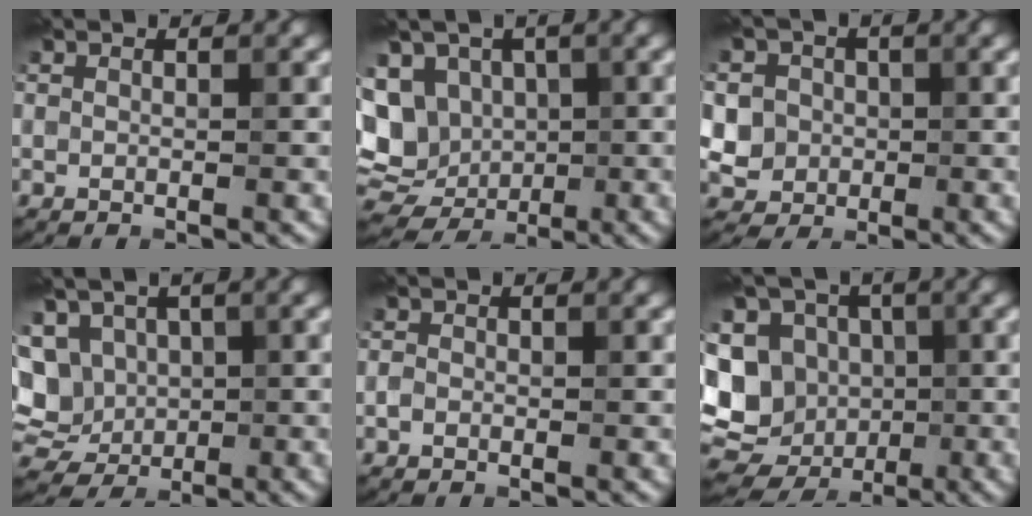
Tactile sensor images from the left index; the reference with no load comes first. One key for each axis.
{"total": 11.1, "fx": 0.2, "fy": 9.4, "fz": 6.0, "tx": -0.106, "ty": 0.005, "tz": -0.013}
{"total": 5.4, "fx": 0.7, "fy": 5.0, "fz": 1.9, "tx": -0.033, "ty": 0.021, "tz": -0.002}
{"total": 10.3, "fx": 0.7, "fy": 8.7, "fz": 5.4, "tx": -0.108, "ty": 0.024, "tz": -0.011}
{"total": 0.8, "fx": -0.4, "fy": 0.6, "fz": 0.2, "tx": -0.003, "ty": -0.004, "tz": -0.012}
{"total": 14.7, "fx": -2.8, "fy": 13.0, "fz": 6.3, "tx": -0.134, "ty": 0.010, "tz": -0.057}